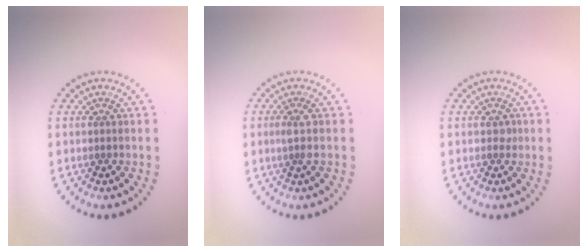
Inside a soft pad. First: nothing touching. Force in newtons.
{"total": 1.5, "press": 1.0, "slide": 1.0}
{"total": 0.5, "press": 0.5, "slide": 0.3}